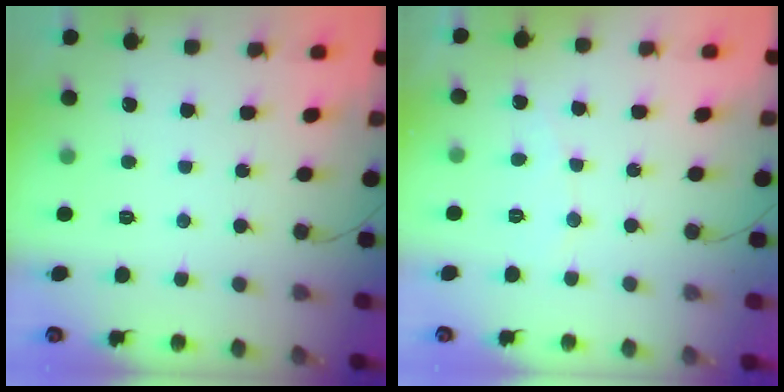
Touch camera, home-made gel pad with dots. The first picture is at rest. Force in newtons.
{"total": 3.0, "press": 3.0, "slide": 0.3}